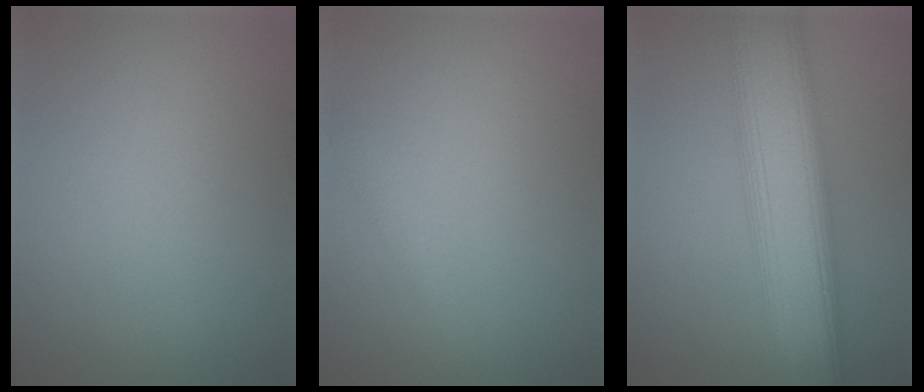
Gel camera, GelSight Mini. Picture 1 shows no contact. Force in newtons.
{"total": 1.3, "press": 1.3, "slide": 0.1}
{"total": 10.3, "press": 10.3, "slide": 0.1}